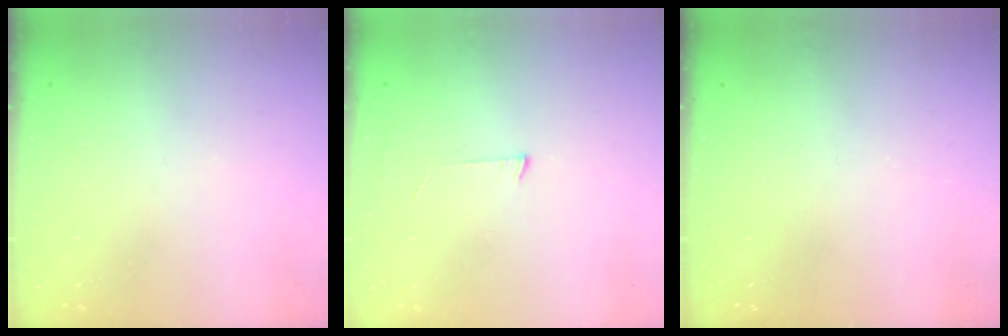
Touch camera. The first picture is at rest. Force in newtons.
{"total": 3.0, "press": 3.0, "slide": 0.3}
{"total": 0.0}